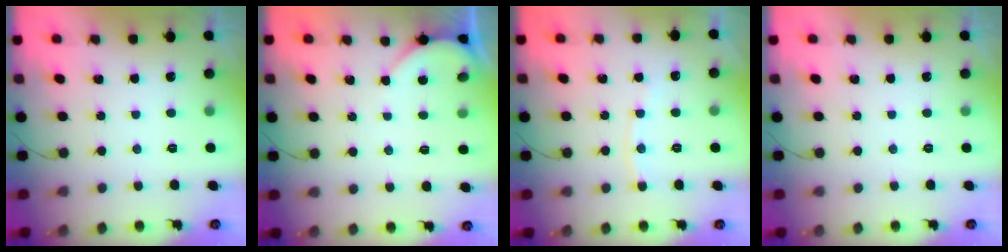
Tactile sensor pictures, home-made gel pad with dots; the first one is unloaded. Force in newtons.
{"total": 2.2, "press": 2.2, "slide": 0.3}
{"total": 6.5, "press": 6.5, "slide": 0.6}
{"total": 0.0}